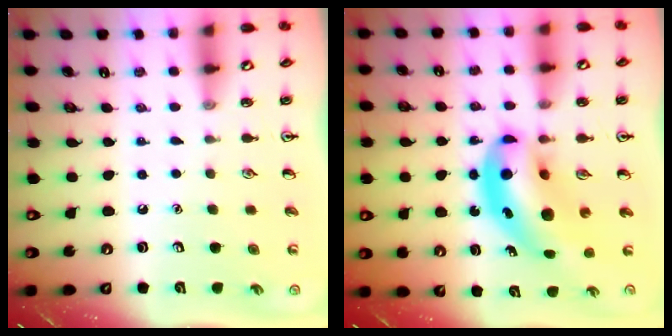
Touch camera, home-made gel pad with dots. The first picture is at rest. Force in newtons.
{"total": 14.1, "press": 13.4, "slide": 4.2}